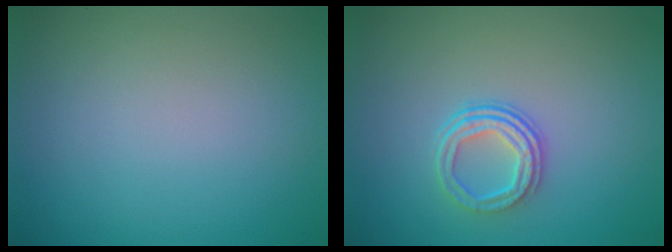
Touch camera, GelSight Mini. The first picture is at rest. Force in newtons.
{"total": 3.1, "press": 2.4, "slide": 1.9}